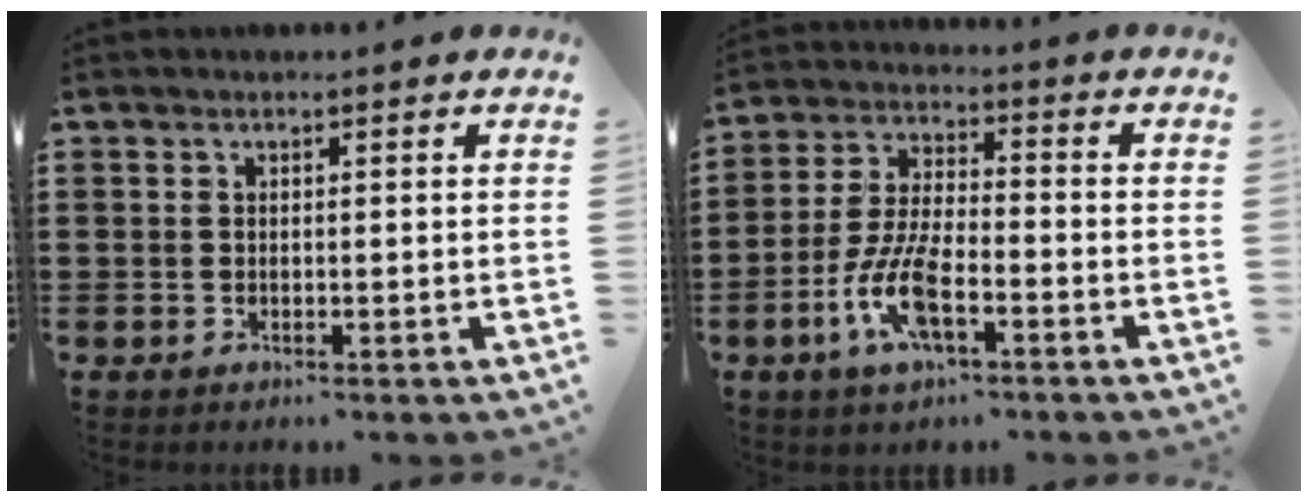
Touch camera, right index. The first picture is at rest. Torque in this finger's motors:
{"motor_torque": [2.10, -0.04, 0.66, 0.21]}